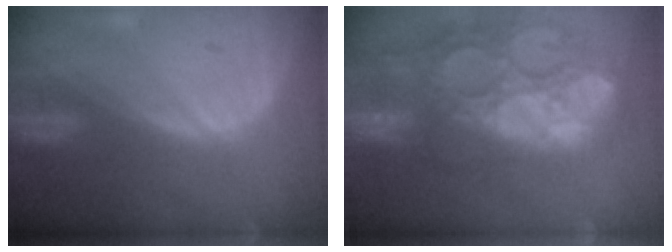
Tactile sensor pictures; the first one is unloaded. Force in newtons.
{"total": 15.7, "press": 12.9, "slide": 8.9}